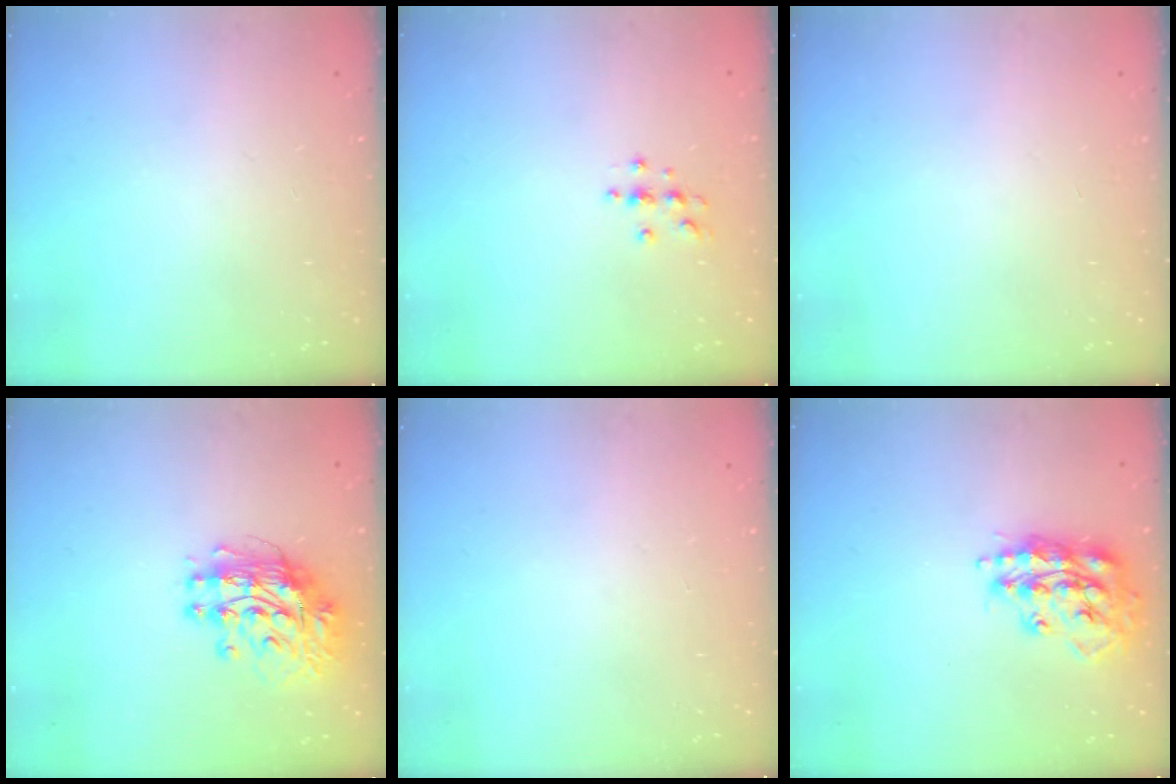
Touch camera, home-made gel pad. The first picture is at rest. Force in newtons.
{"total": 3.7, "press": 3.7, "slide": 0.4}
{"total": 0.0}
{"total": 12.3, "press": 12.2, "slide": 1.1}
{"total": 0.0}
{"total": 17.0, "press": 16.9, "slide": 1.4}